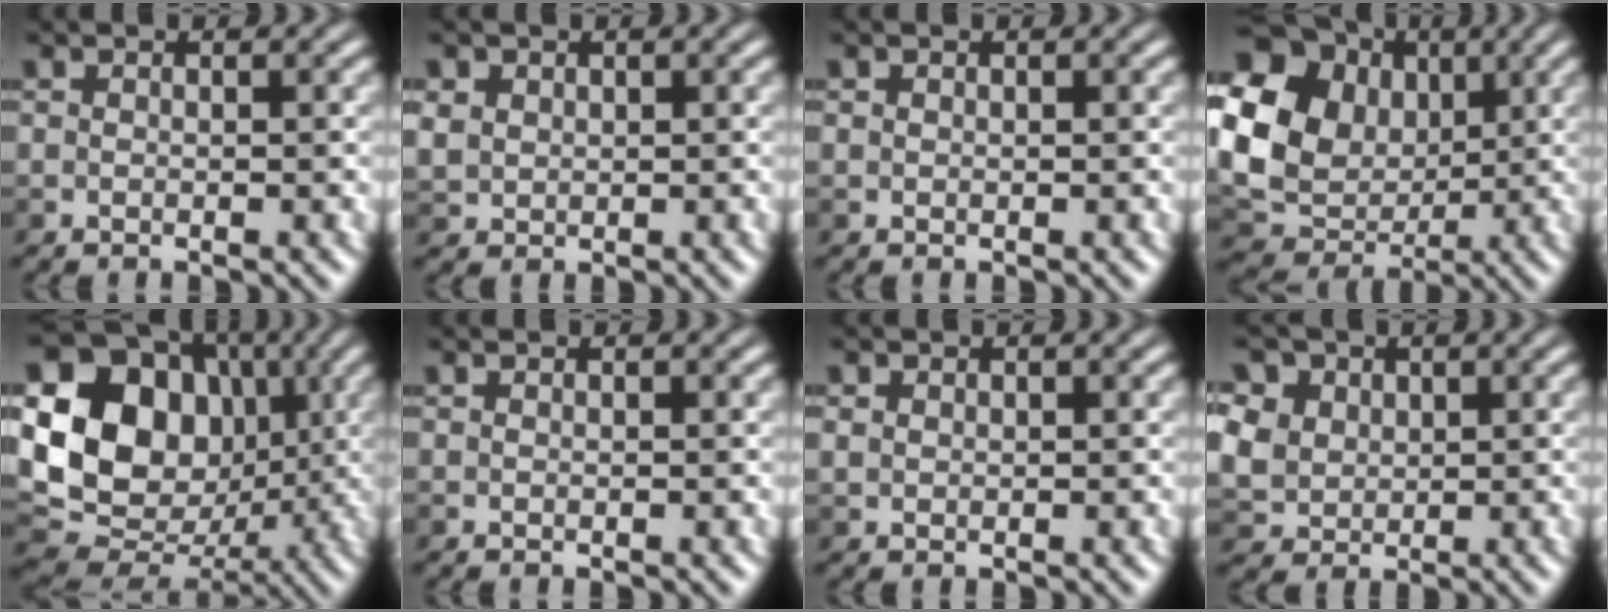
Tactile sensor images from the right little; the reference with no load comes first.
{"total": 2.0, "force": [0.7, 1.7, 0.6], "torque": [-0.030, -0.001, 0.013]}
{"total": 0.0}
{"total": 13.2, "force": [2.5, 10.4, 7.8], "torque": [-0.188, 0.017, 0.050]}
{"total": 14.9, "force": [2.4, 12.1, 8.5], "torque": [-0.167, 0.024, 0.046]}
{"total": 0.0}
{"total": 0.9, "force": [0.4, 0.8, 0.2], "torque": [-0.011, -0.001, 0.005]}
{"total": 7.1, "force": [3.3, 5.5, 3.0], "torque": [-0.096, 0.016, 0.056]}